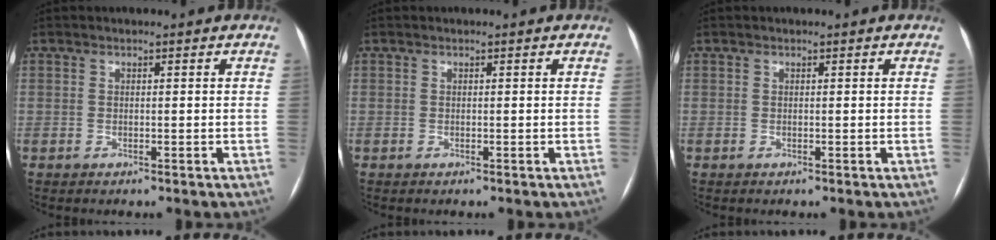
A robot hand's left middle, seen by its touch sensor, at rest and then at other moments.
{"total": 0.0}
{"total": 0.0}